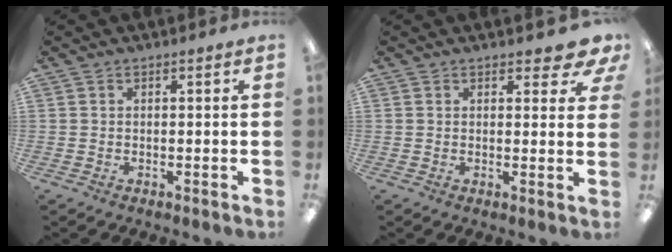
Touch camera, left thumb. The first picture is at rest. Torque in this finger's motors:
{"motor_torque": [0.06, 0.08, -0.18, -0.04, 0.03]}